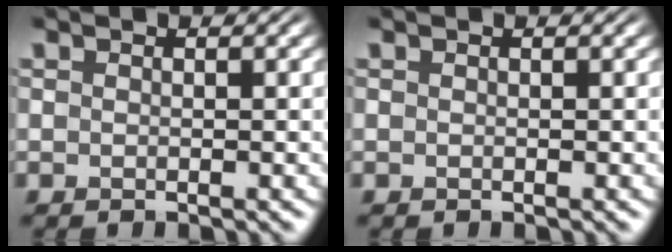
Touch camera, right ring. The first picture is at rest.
{"total": 0.0}